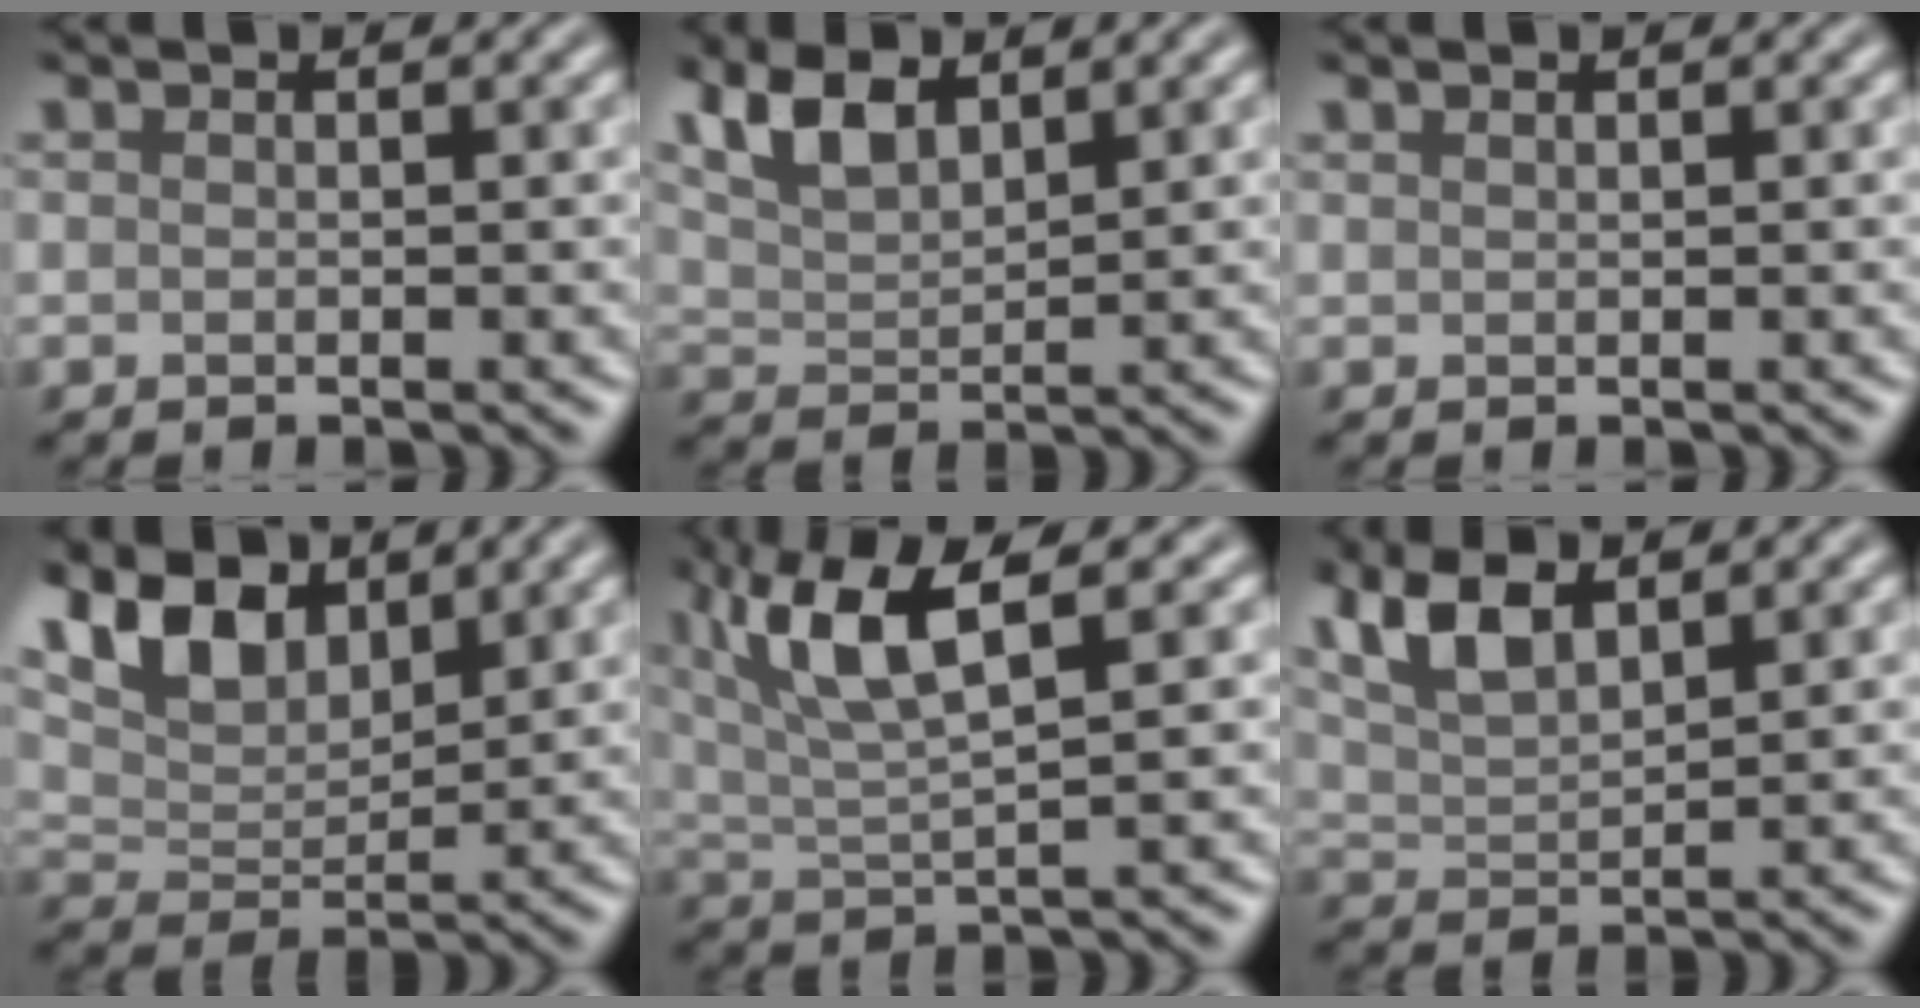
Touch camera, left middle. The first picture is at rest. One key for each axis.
{"total": 5.0, "fx": 3.3, "fy": 2.2, "fz": 3.1, "tx": -0.074, "ty": 0.006, "tz": 0.066}
{"total": 0.0}
{"total": 6.9, "fx": 4.4, "fy": 3.6, "fz": 3.9, "tx": -0.091, "ty": 0.005, "tz": 0.076}
{"total": 7.0, "fx": 3.1, "fy": 1.9, "fz": 6.0, "tx": -0.120, "ty": 0.012, "tz": 0.063}
{"total": 5.7, "fx": 3.5, "fy": 2.3, "fz": 3.9, "tx": -0.095, "ty": 0.010, "tz": 0.067}